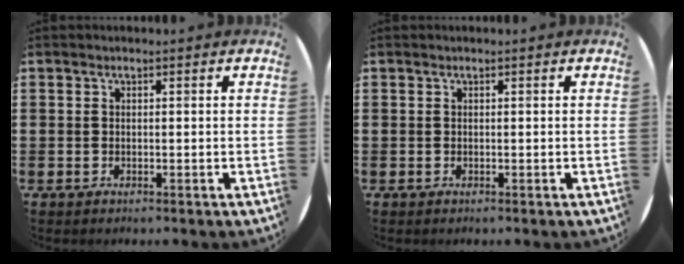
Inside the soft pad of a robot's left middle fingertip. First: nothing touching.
{"total": 0.0}